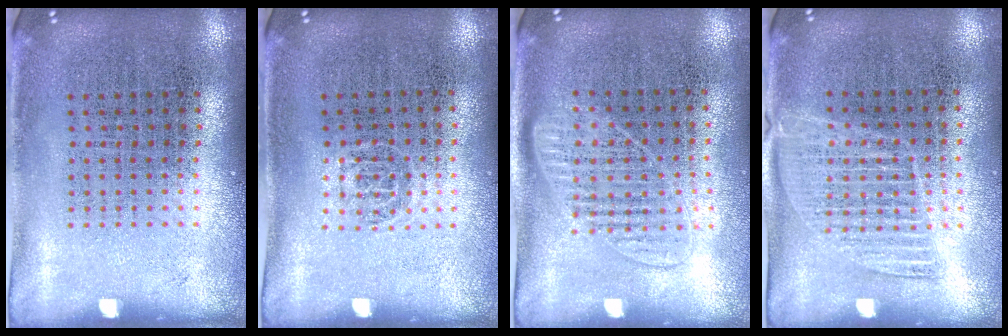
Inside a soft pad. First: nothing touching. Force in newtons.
{"total": 0.6, "press": 0.4, "slide": 0.4}
{"total": 1.3, "press": 1.2, "slide": 0.6}
{"total": 1.3, "press": 1.2, "slide": 0.6}